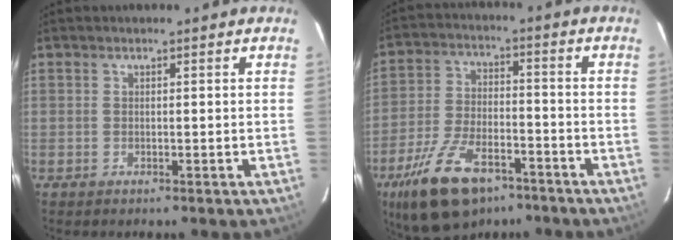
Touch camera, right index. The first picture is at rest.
{"total": 16.2, "force": [-10.3, 7.5, 9.9], "torque": [-0.213, -0.019, -0.179]}